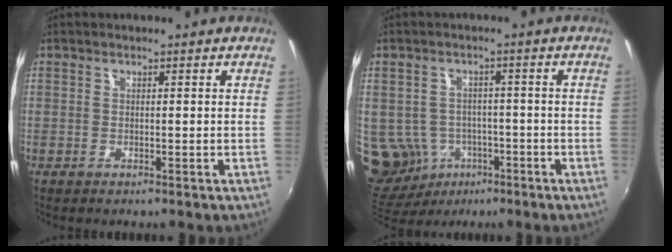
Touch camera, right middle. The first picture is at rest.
{"total": 10.8, "force": [-3.9, 9.2, 4.2], "torque": [-0.128, -0.003, -0.042]}